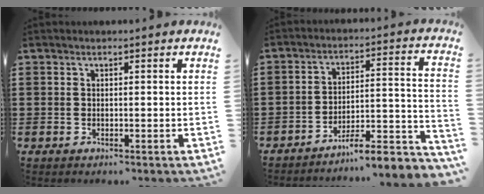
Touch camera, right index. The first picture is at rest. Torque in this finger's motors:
{"motor_torque": [0.39, 0.38, 0.26, 0.03]}